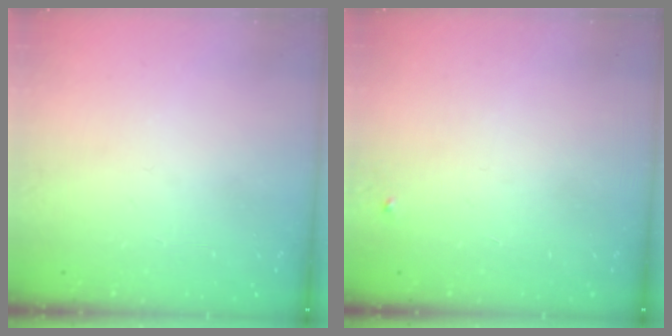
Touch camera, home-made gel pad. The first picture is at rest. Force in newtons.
{"total": 2.7, "press": 2.7, "slide": 0.2}